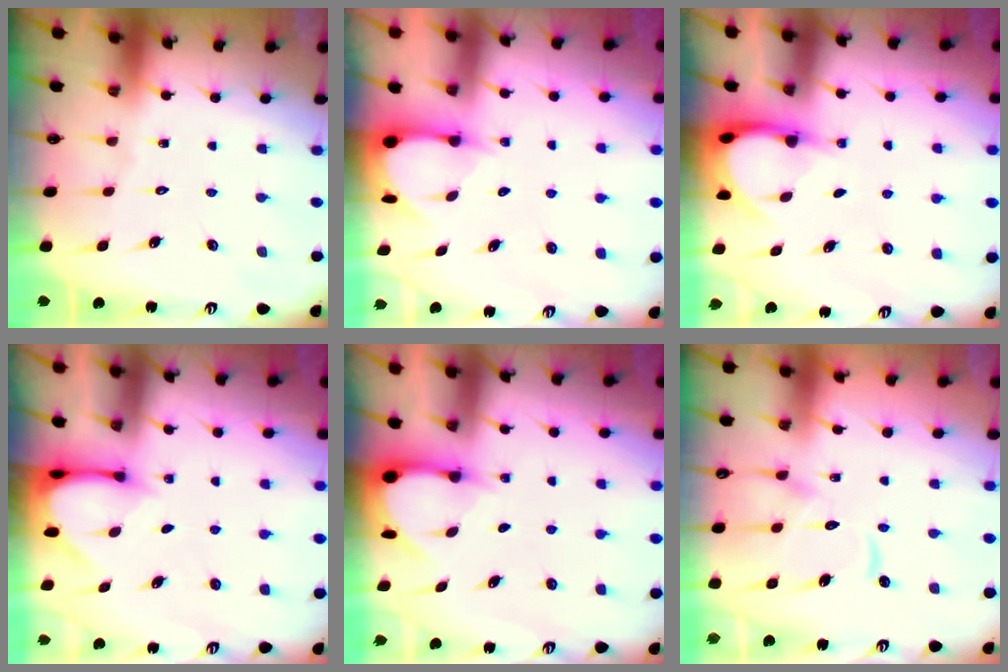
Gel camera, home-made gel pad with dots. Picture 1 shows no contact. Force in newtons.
{"total": 3.5, "press": 3.5, "slide": 0.3}
{"total": 3.8, "press": 3.8, "slide": 0.4}
{"total": 3.2, "press": 3.1, "slide": 0.4}
{"total": 3.3, "press": 3.3, "slide": 0.4}
{"total": 11.9, "press": 11.8, "slide": 1.1}